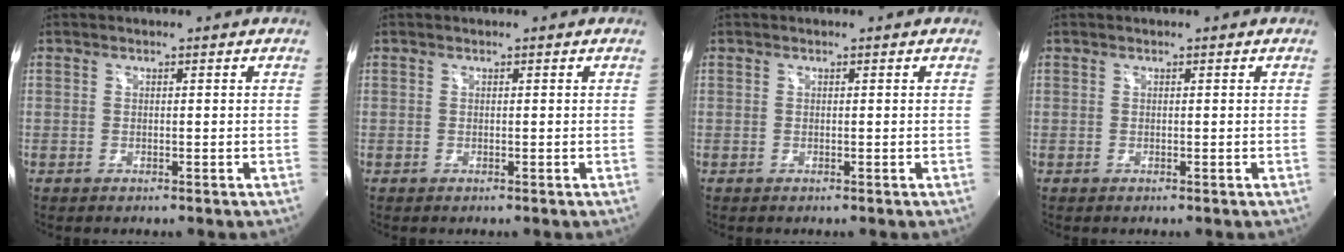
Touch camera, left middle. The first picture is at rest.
{"total": 0.0}
{"total": 0.0}
{"total": 0.0}